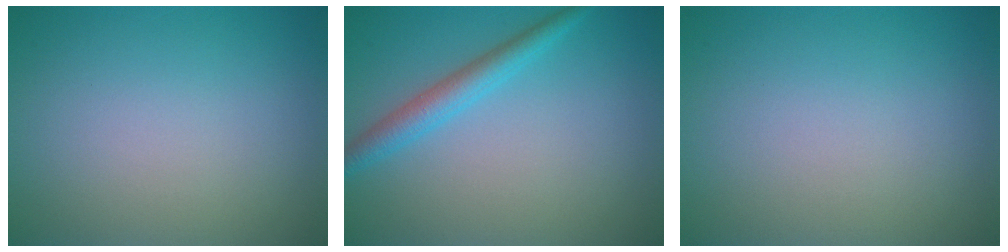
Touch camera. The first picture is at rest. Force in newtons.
{"total": 2.9, "press": 2.9, "slide": 0.1}
{"total": 0.0}